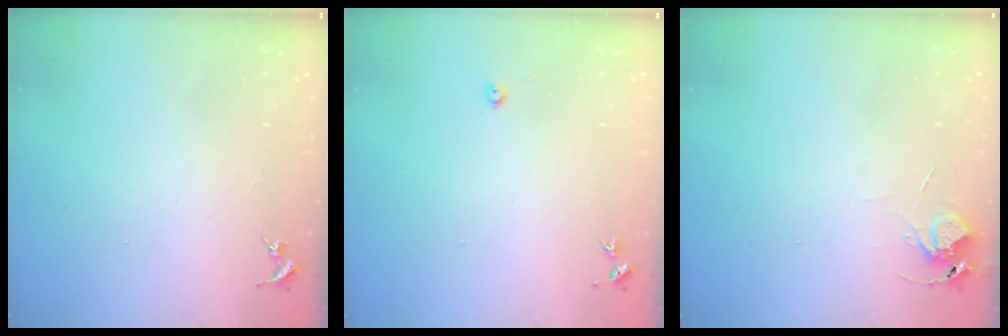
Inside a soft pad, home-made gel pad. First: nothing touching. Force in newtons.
{"total": 2.2, "press": 2.2, "slide": 0.3}
{"total": 5.7, "press": 5.7, "slide": 0.3}